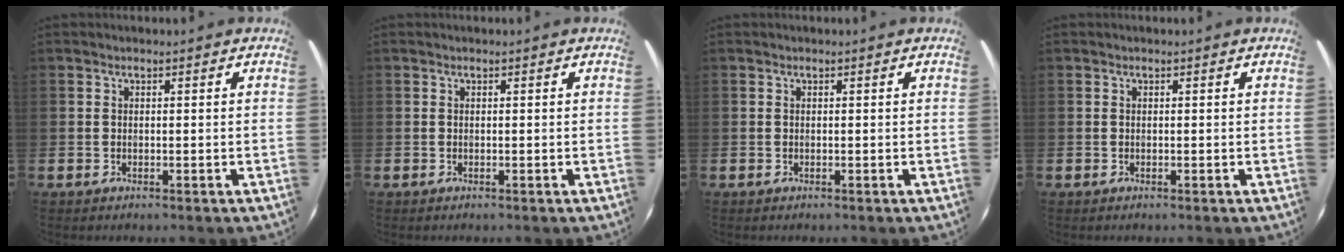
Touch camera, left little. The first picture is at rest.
{"total": 0.0}
{"total": 0.0}
{"total": 0.0}